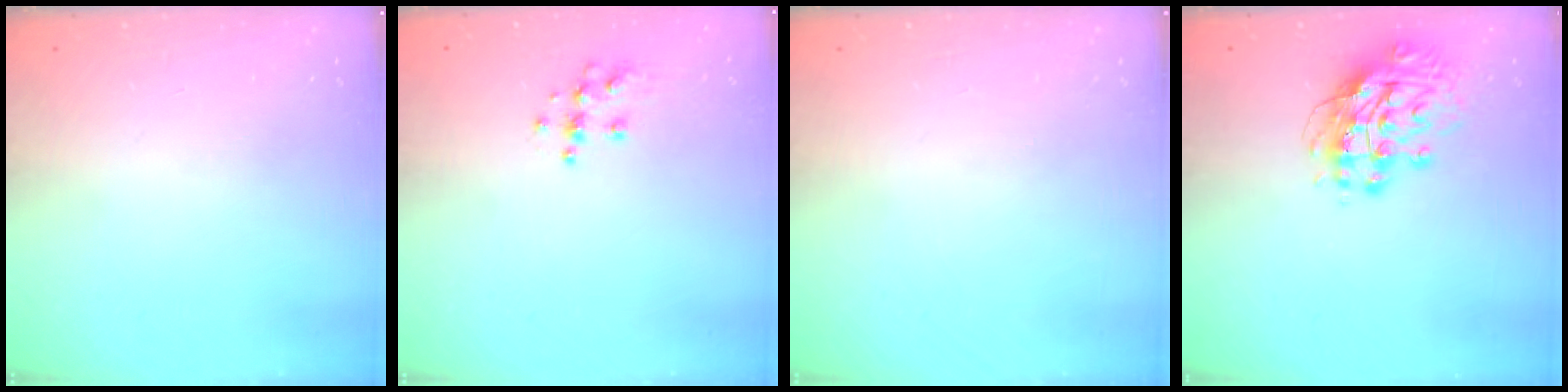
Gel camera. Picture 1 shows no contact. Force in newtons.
{"total": 6.4, "press": 6.4, "slide": 0.2}
{"total": 0.0}
{"total": 13.5, "press": 13.4, "slide": 1.5}